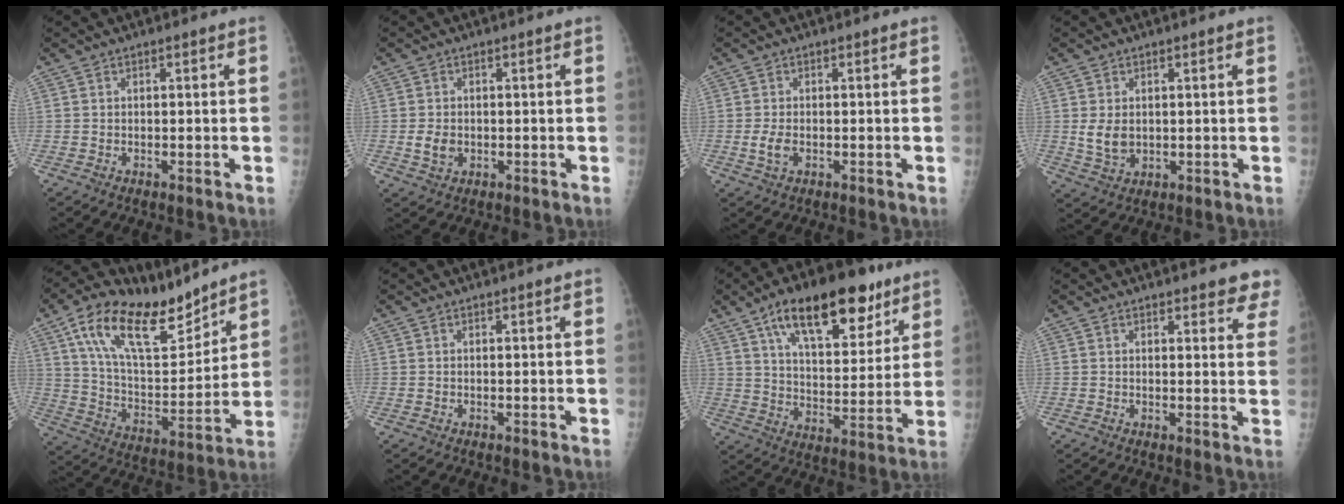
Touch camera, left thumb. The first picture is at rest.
{"total": 3.2, "force": [-0.4, 2.5, 2.0], "torque": [-0.030, 0.000, -0.003]}
{"total": 2.8, "force": [-0.6, 1.6, 2.2], "torque": [-0.045, -0.003, -0.010]}
{"total": 4.5, "force": [0.5, 3.2, 3.0], "torque": [-0.043, -0.011, 0.021]}
{"total": 20.8, "force": [13.4, 8.8, 13.2], "torque": [-0.191, -0.055, 0.243]}
{"total": 0.0}
{"total": 20.5, "force": [12.0, 9.1, 14.0], "torque": [-0.176, -0.037, 0.195]}
{"total": 5.7, "force": [4.9, 1.9, 2.2], "torque": [0.014, -0.021, 0.043]}